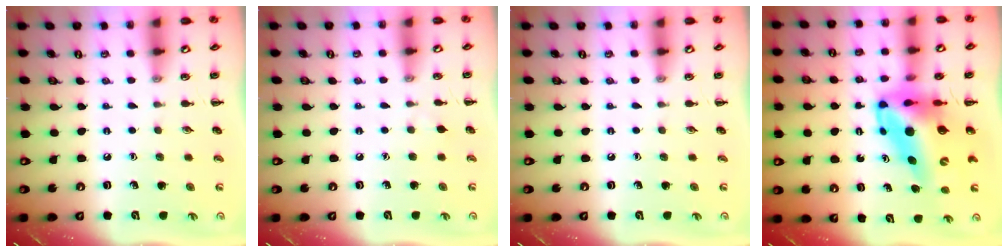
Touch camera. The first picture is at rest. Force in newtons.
{"total": 2.6, "press": 2.3, "slide": 1.1}
{"total": 0.0}
{"total": 13.2, "press": 12.5, "slide": 4.1}